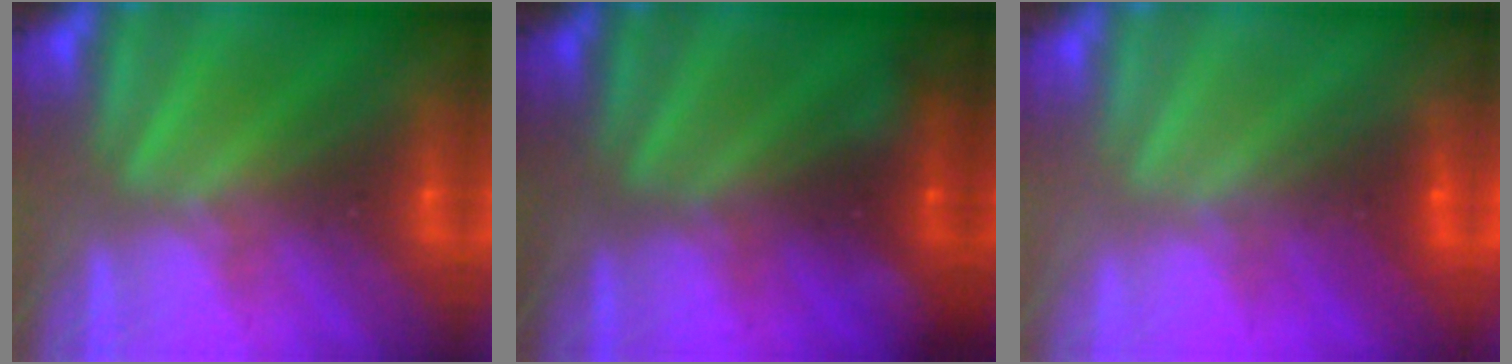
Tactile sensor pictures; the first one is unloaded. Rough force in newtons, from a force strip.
{"total": 2.3}
{"total": 1.8}